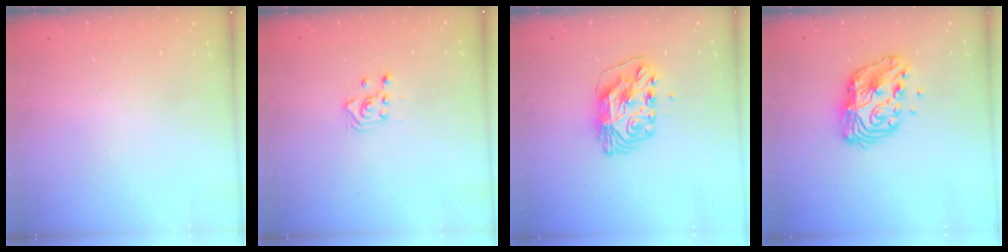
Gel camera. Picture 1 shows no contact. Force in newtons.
{"total": 2.4, "press": 2.2, "slide": 0.8}
{"total": 9.6, "press": 9.6, "slide": 0.9}
{"total": 11.9, "press": 11.9, "slide": 0.8}